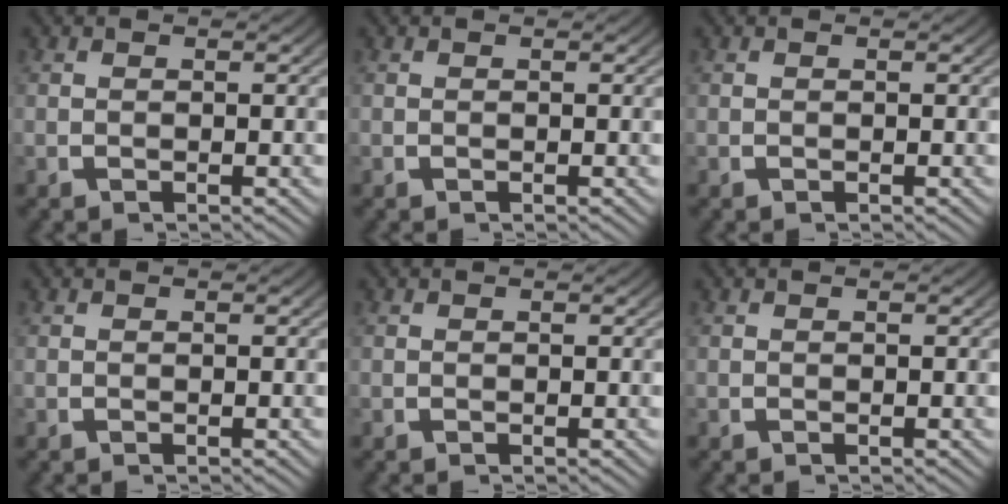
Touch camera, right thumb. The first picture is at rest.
{"total": 0.0}
{"total": 0.0}
{"total": 0.0}
{"total": 0.0}
{"total": 0.0}